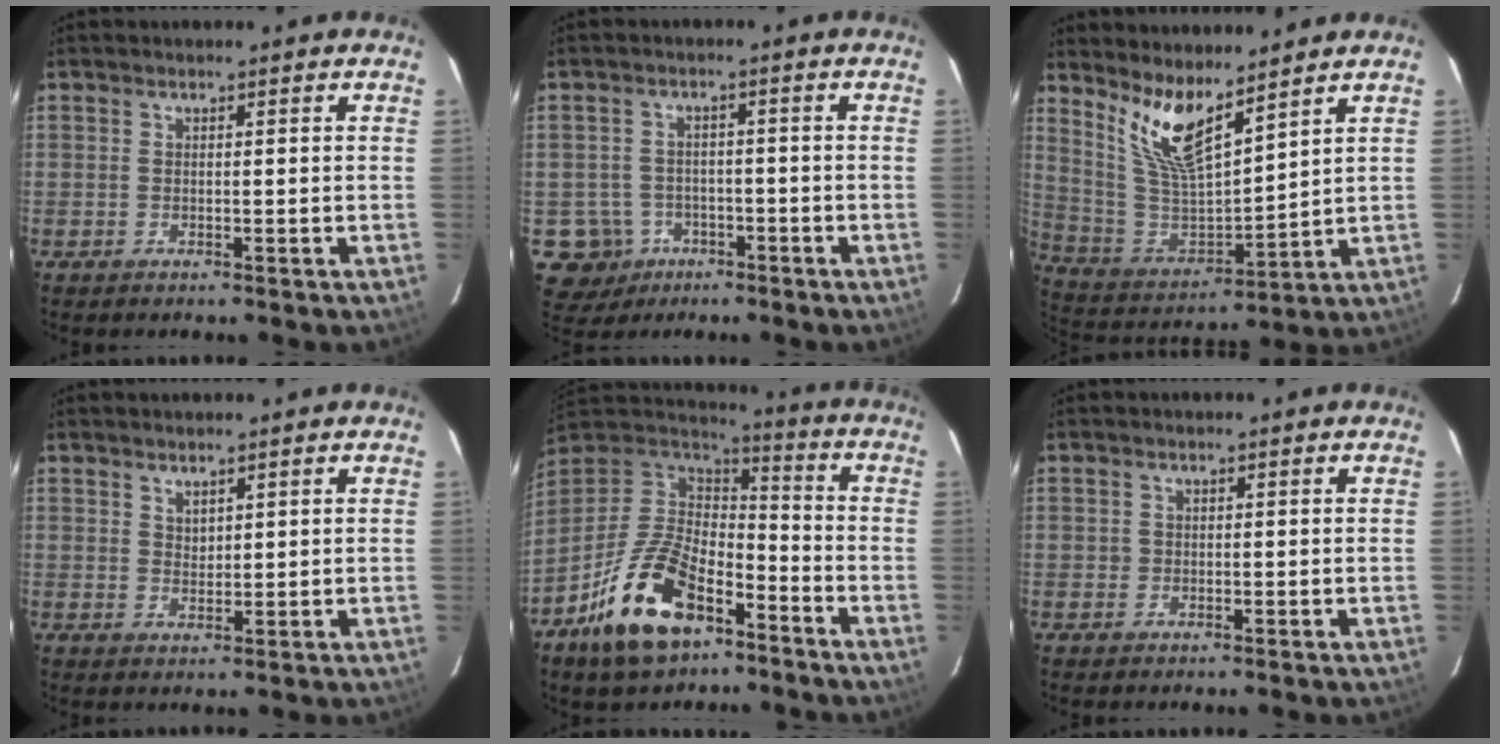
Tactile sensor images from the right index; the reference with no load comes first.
{"total": 7.4, "force": [-3.2, 6.6, 0.8], "torque": [-0.039, 0.028, -0.043]}
{"total": 11.7, "force": [8.5, 2.6, 7.5], "torque": [-0.148, -0.016, 0.178]}
{"total": 2.0, "force": [1.6, 0.9, 0.6], "torque": [-0.005, 0.001, 0.031]}
{"total": 19.6, "force": [-11.0, 10.3, 12.6], "torque": [-0.263, 0.002, -0.195]}
{"total": 0.8, "force": [-0.1, 0.8, 0.0], "torque": [0.003, 0.000, -0.001]}